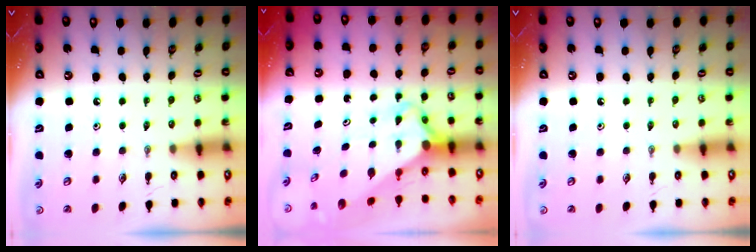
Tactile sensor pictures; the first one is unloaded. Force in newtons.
{"total": 3.7, "press": 3.7, "slide": 0.3}
{"total": 0.0}